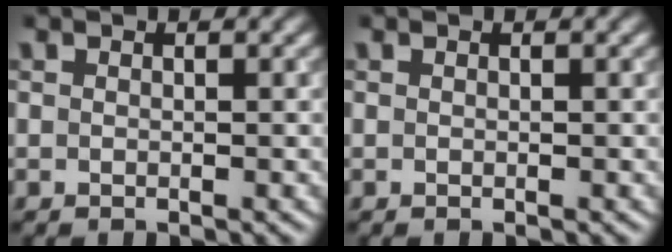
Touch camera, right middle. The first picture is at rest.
{"total": 0.0}